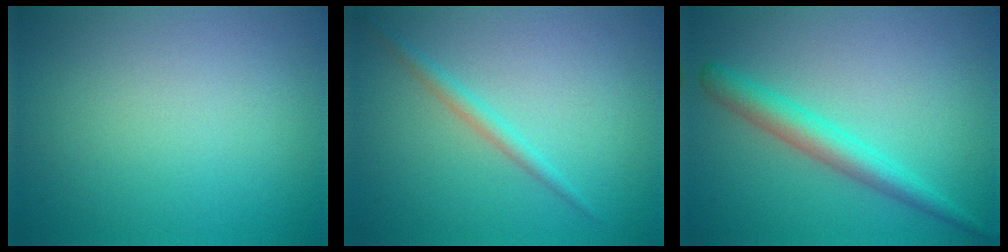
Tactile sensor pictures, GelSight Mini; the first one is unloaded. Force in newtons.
{"total": 1.5, "press": 1.5, "slide": 0.1}
{"total": 3.4, "press": 3.4, "slide": 0.1}